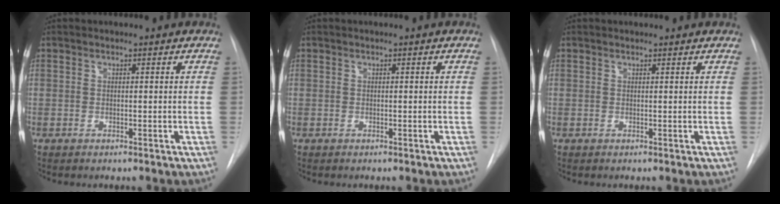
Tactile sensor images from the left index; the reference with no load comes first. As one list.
[{"total": 0.0}, {"total": 0.7, "force": [0.5, 0.4, 0.1], "torque": [-0.008, 0.005, 0.002]}]